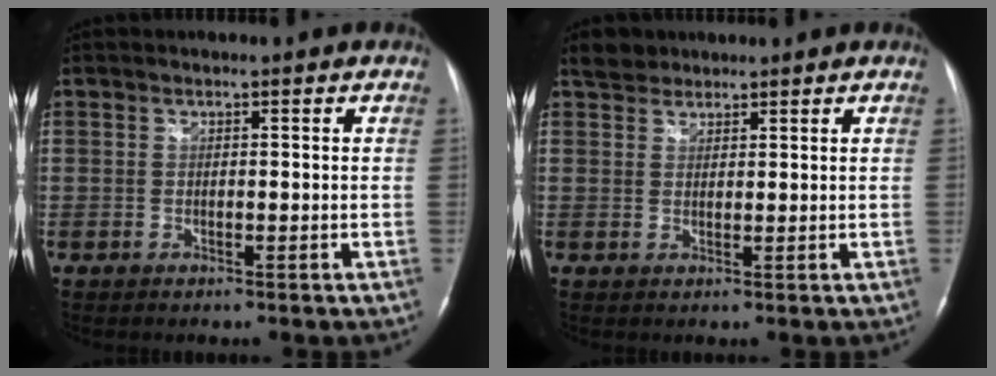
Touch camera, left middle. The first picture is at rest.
{"total": 2.7, "force": [2.3, 1.4, 0.1], "torque": [-0.007, 0.012, 0.041]}